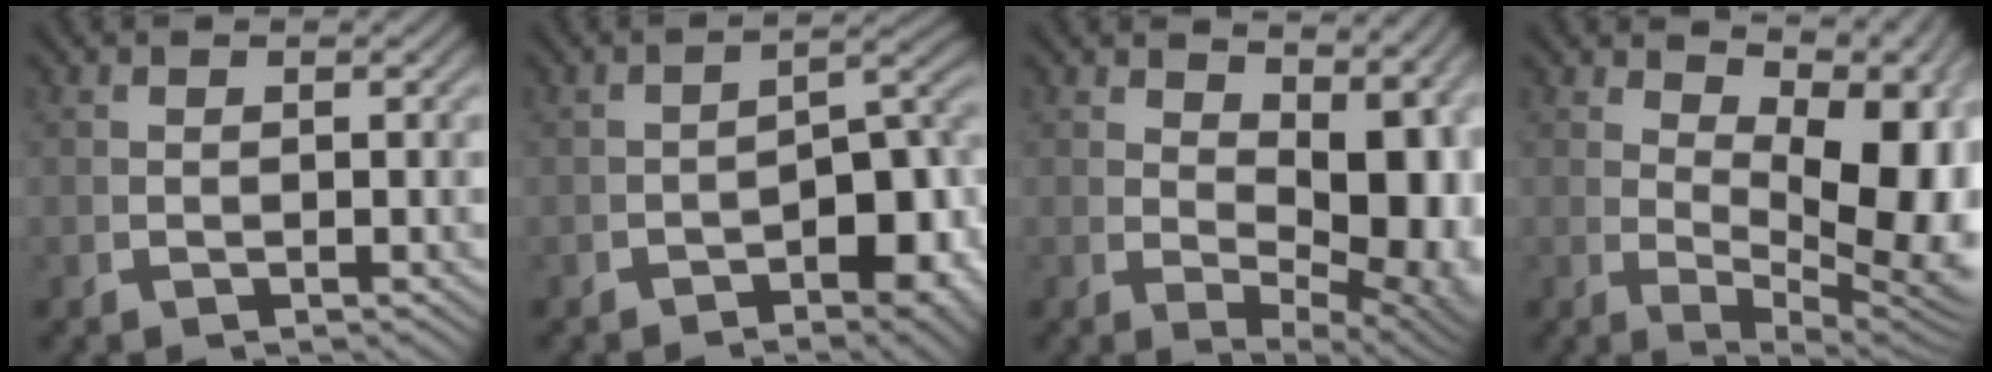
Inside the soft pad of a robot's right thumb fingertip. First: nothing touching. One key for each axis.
{"total": 6.2, "fx": -2.4, "fy": 2.8, "fz": 5.0, "tx": -0.057, "ty": -0.014, "tz": -0.025}
{"total": 8.9, "fx": 1.6, "fy": 4.5, "fz": 7.5, "tx": -0.112, "ty": -0.029, "tz": 0.048}
{"total": 11.8, "fx": 1.0, "fy": 6.0, "fz": 10.2, "tx": -0.150, "ty": -0.039, "tz": 0.045}